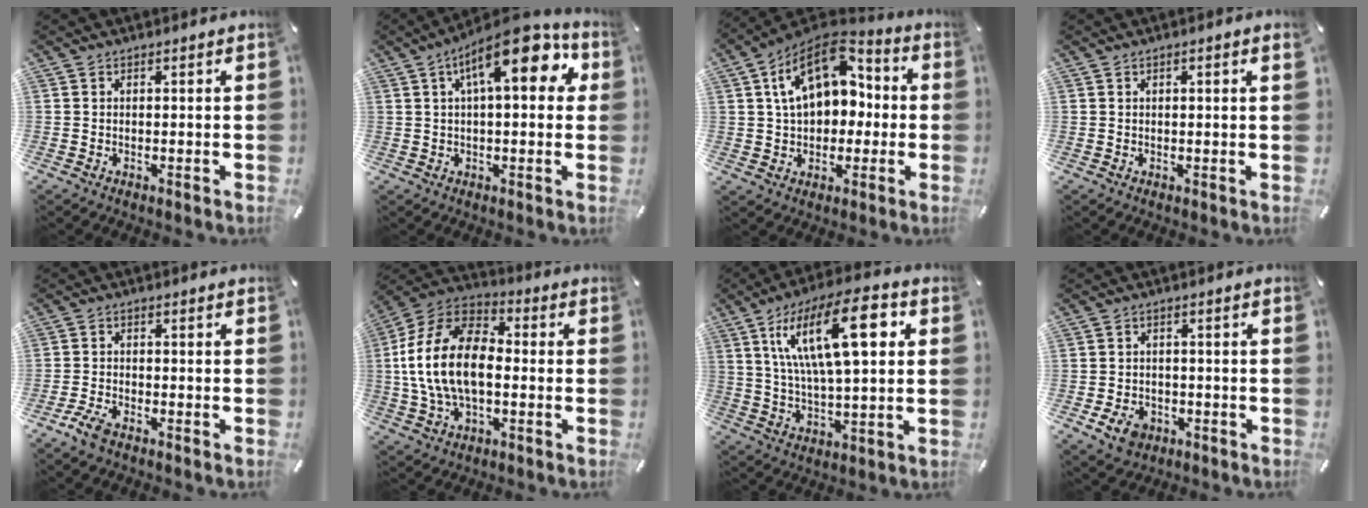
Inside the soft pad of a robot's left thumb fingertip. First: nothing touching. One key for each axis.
{"total": 15.4, "fx": 5.8, "fy": 6.2, "fz": 12.9, "tx": -0.182, "ty": -0.017, "tz": 0.089}
{"total": 16.5, "fx": 5.4, "fy": 11.4, "fz": 10.6, "tx": -0.180, "ty": -0.023, "tz": 0.100}
{"total": 0.8, "fx": 0.3, "fy": 0.0, "fz": 0.7, "tx": -0.013, "ty": 0.000, "tz": 0.005}
{"total": 3.6, "fx": -2.7, "fy": 1.2, "fz": 2.0, "tx": -0.051, "ty": 0.007, "tz": -0.055}
{"total": 17.1, "fx": -2.2, "fy": 11.1, "fz": 12.9, "tx": -0.282, "ty": 0.017, "tz": -0.043}
{"total": 20.6, "fx": 7.2, "fy": 8.0, "fz": 17.6, "tx": -0.328, "ty": -0.005, "tz": 0.106}
{"total": 5.3, "fx": -2.6, "fy": 4.0, "fz": 2.4, "tx": -0.055, "ty": 0.010, "tz": -0.049}